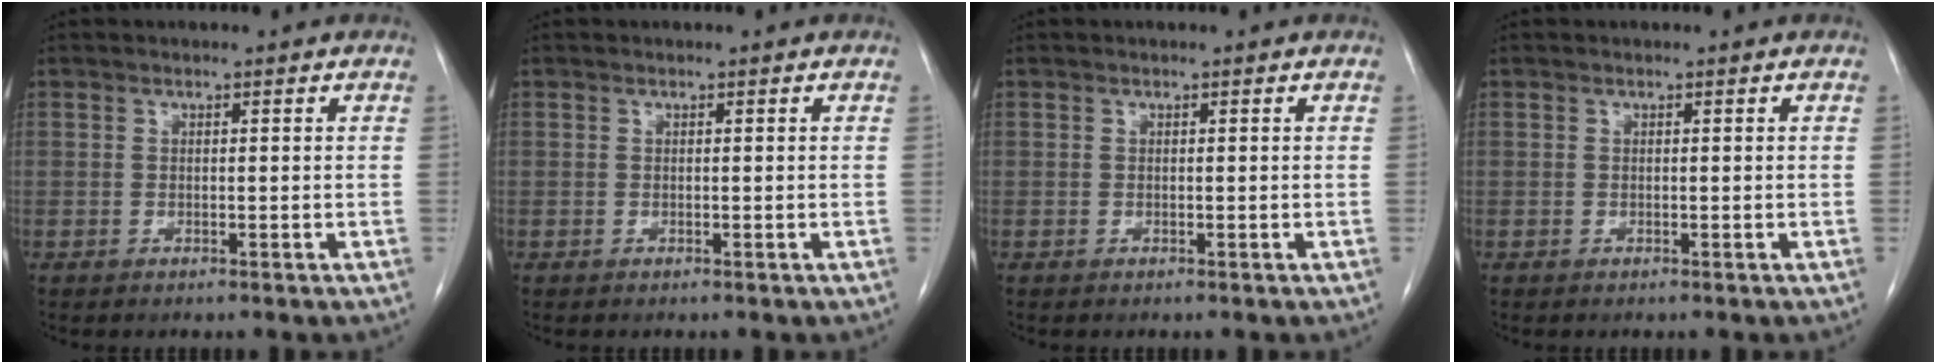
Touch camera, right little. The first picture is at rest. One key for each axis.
{"total": 0.0}
{"total": 0.0}
{"total": 0.0}